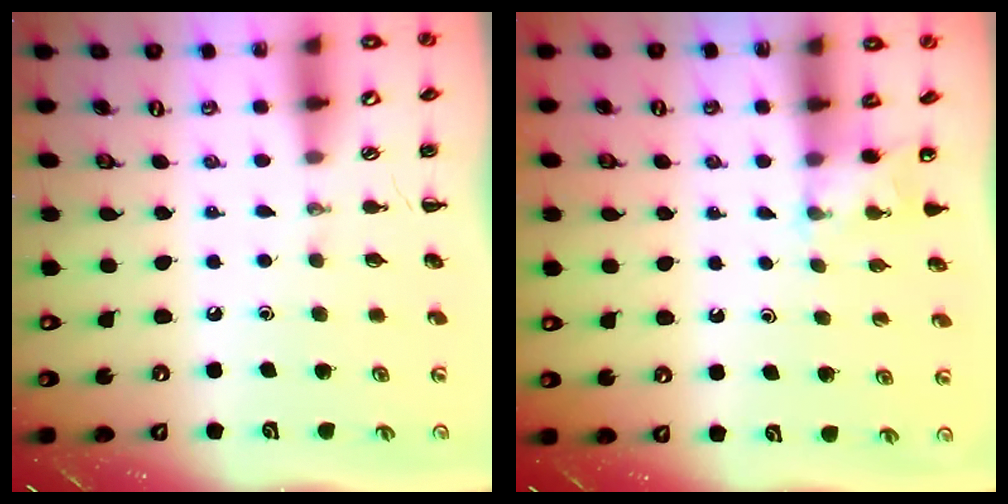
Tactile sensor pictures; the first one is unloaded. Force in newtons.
{"total": 2.0, "press": 1.9, "slide": 0.6}